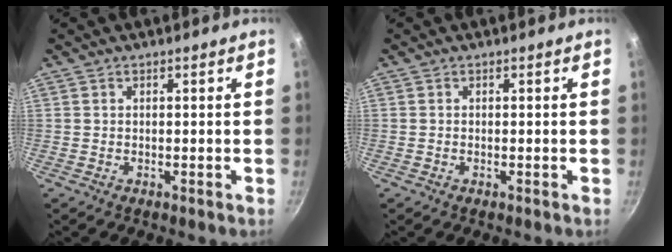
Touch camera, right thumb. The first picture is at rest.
{"total": 0.0}